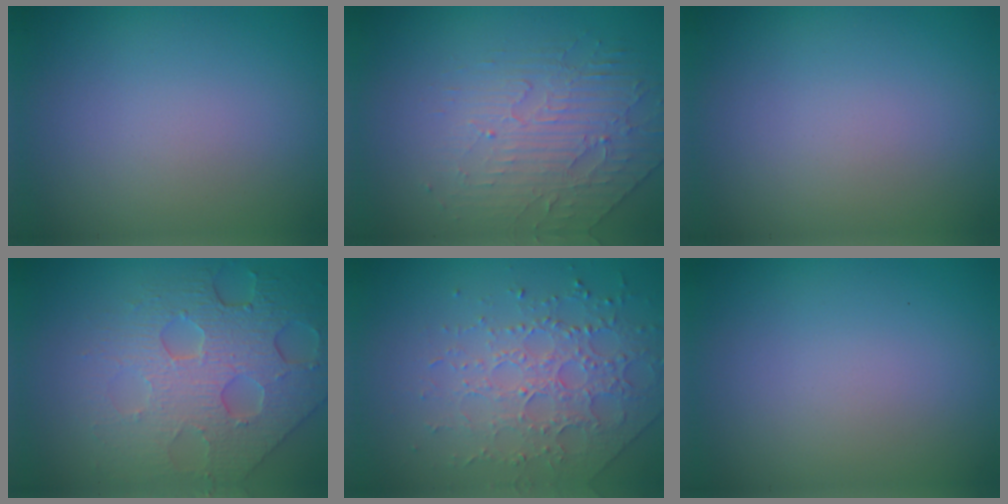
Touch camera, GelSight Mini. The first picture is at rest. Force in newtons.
{"total": 2.8, "press": 2.3, "slide": 1.6}
{"total": 0.0}
{"total": 8.2, "press": 5.7, "slide": 5.9}
{"total": 3.9, "press": 3.7, "slide": 1.0}
{"total": 0.0}